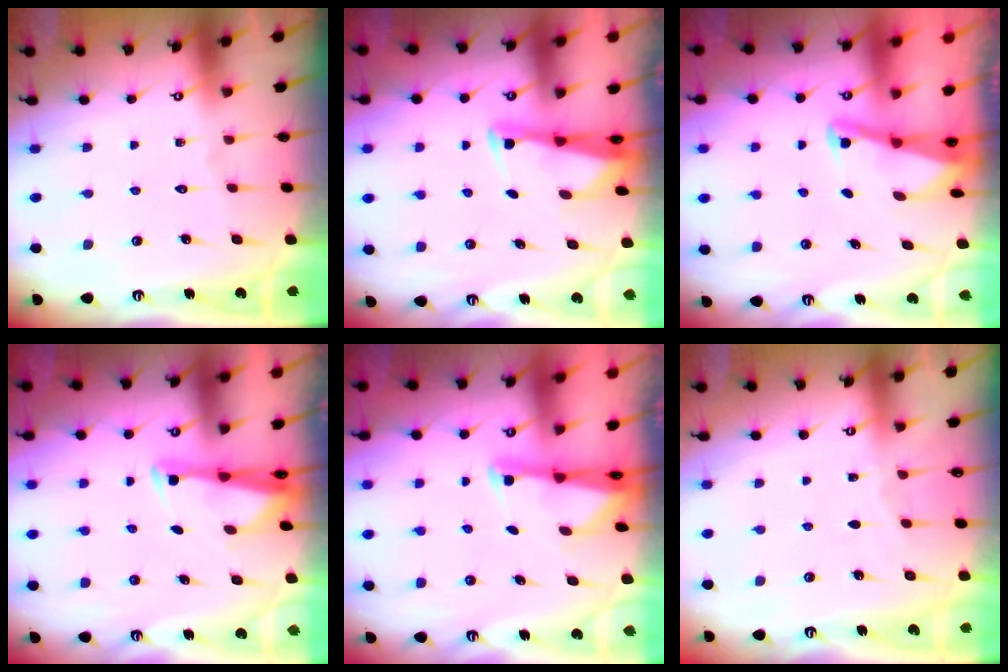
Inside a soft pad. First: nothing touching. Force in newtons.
{"total": 2.8, "press": 2.7, "slide": 0.6}
{"total": 2.3, "press": 2.2, "slide": 0.4}
{"total": 2.9, "press": 2.8, "slide": 0.7}
{"total": 1.8, "press": 1.8, "slide": 0.4}
{"total": 2.5, "press": 2.5, "slide": 0.4}